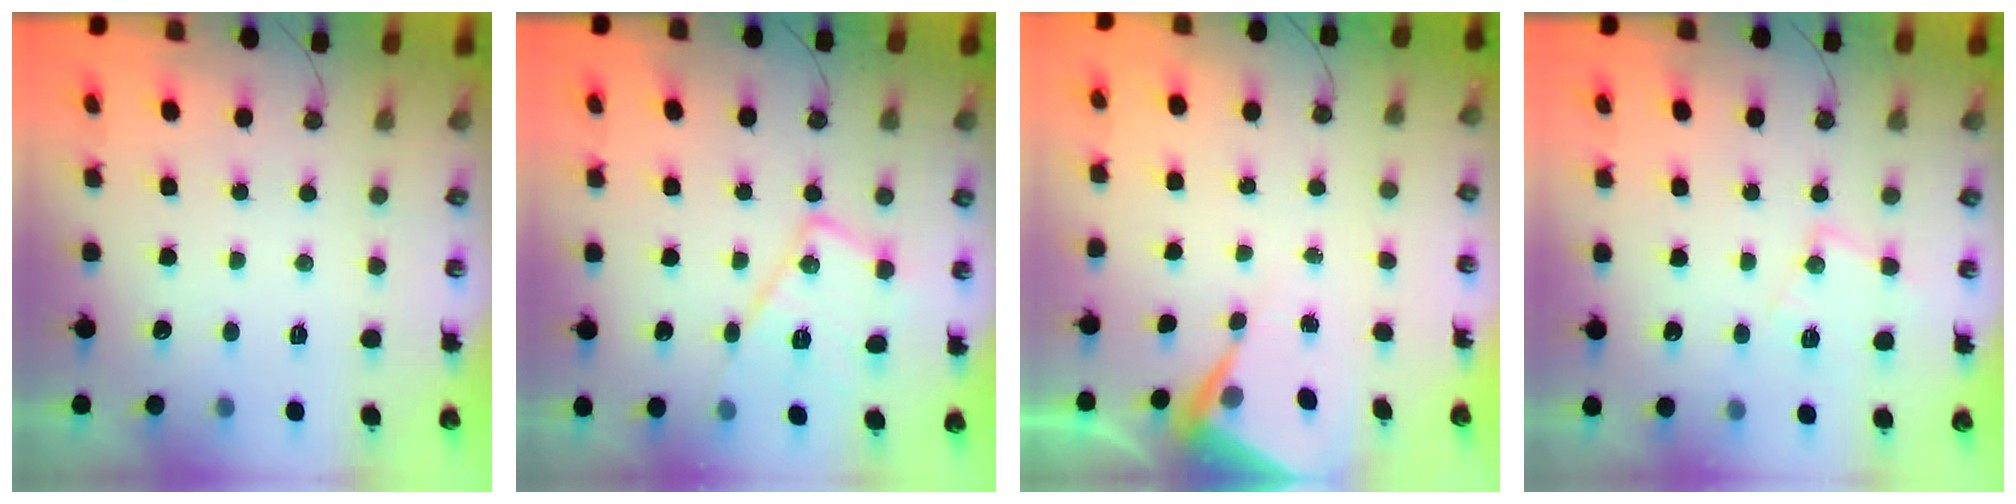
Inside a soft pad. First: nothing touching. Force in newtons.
{"total": 15.3, "press": 15.3, "slide": 0.5}
{"total": 6.5, "press": 6.5, "slide": 0.3}
{"total": 10.1, "press": 10.1, "slide": 0.7}